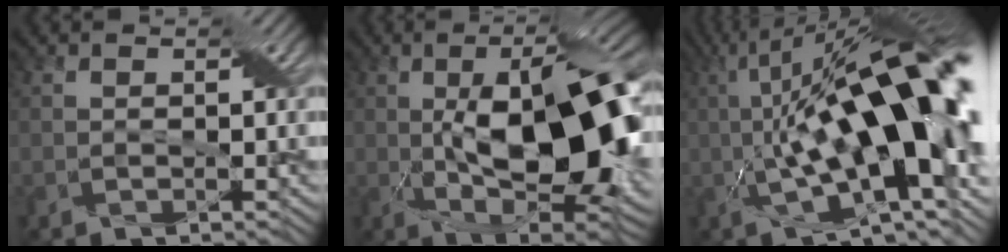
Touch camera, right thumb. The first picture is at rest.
{"total": 17.9, "force": [-0.3, 7.4, 16.3], "torque": [-0.246, 0.009, -0.009]}
{"total": 20.7, "force": [0.1, 6.5, 19.6], "torque": [-0.295, 0.030, -0.010]}